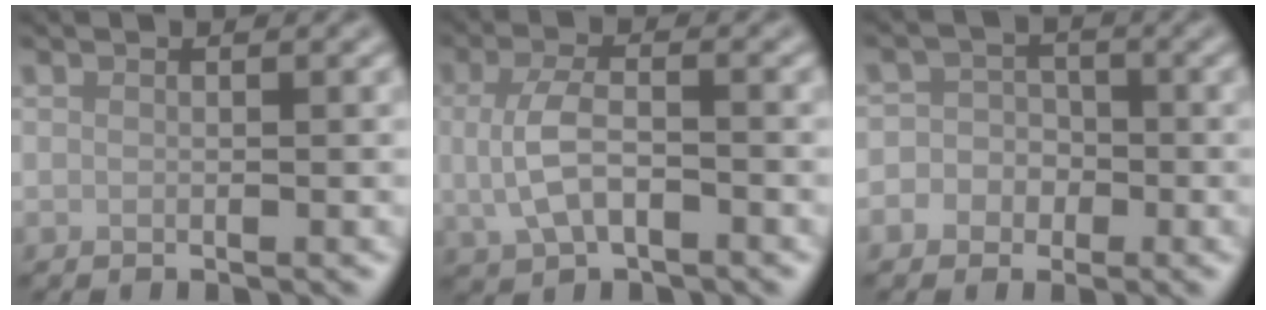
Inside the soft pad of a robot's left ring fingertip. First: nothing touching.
{"total": 4.5, "force": [-0.5, 2.4, 3.7], "torque": [-0.087, -0.004, -0.012]}
{"total": 3.9, "force": [-1.3, 3.6, 0.7], "torque": [0.017, 0.010, -0.041]}